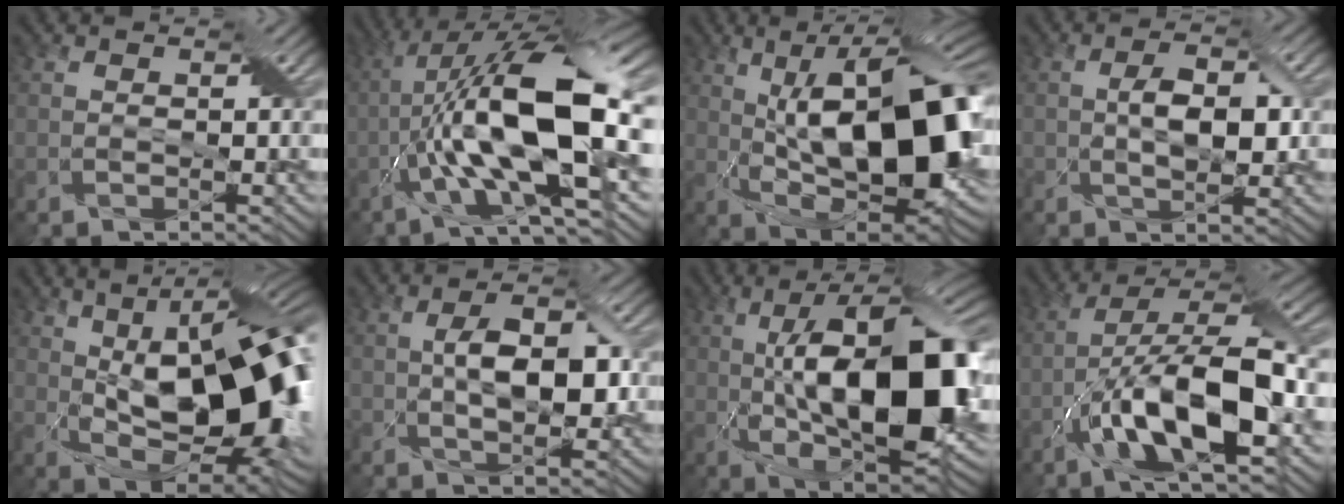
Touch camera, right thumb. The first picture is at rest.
{"total": 18.5, "force": [-2.2, 6.5, 17.2], "torque": [-0.311, 0.016, -0.051]}
{"total": 18.5, "force": [1.7, 7.8, 16.7], "torque": [-0.261, 0.022, 0.018]}
{"total": 5.1, "force": [0.3, 2.5, 4.4], "torque": [-0.083, -0.002, 0.005]}
{"total": 17.2, "force": [1.4, 7.8, 15.2], "torque": [-0.226, 0.006, 0.014]}
{"total": 7.1, "force": [0.4, 3.6, 6.1], "torque": [-0.114, -0.001, 0.003]}
{"total": 18.8, "force": [-0.2, 7.8, 17.0], "torque": [-0.275, 0.021, -0.018]}
{"total": 14.1, "force": [-4.9, 4.7, 12.4], "torque": [-0.232, 0.000, -0.092]}